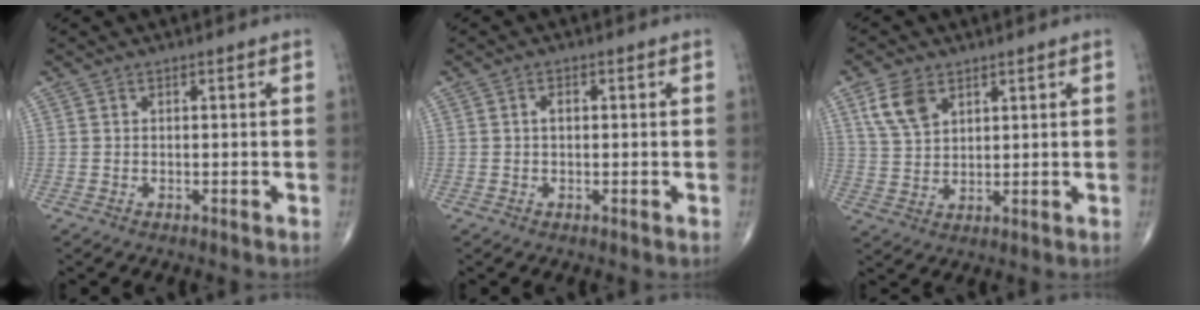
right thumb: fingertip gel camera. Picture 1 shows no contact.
{"total": 1.4, "force": [0.1, 0.8, 1.2], "torque": [-0.016, 0.005, -0.001]}
{"total": 6.9, "force": [3.6, 4.2, 4.1], "torque": [-0.072, -0.011, 0.077]}